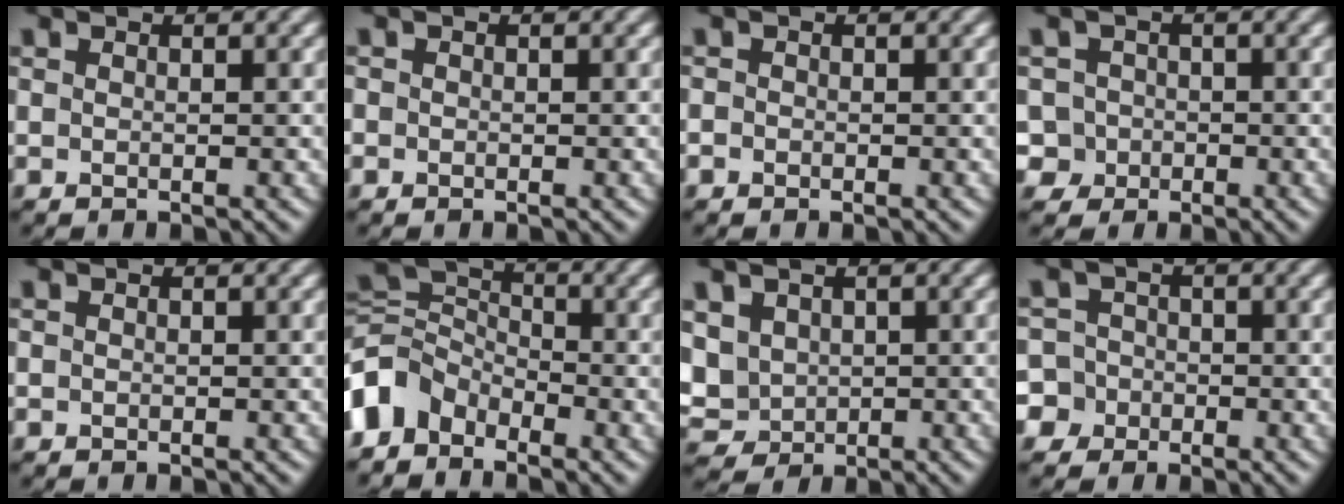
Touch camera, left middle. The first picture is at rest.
{"total": 0.6, "force": [-0.2, 0.6, 0.1], "torque": [0.001, -0.001, -0.012]}
{"total": 0.6, "force": [-0.3, 0.5, 0.0], "torque": [0.004, -0.004, -0.013]}
{"total": 3.9, "force": [-0.7, 3.7, 1.2], "torque": [-0.003, 0.026, -0.042]}
{"total": 0.0}
{"total": 5.1, "force": [-3.3, 3.3, 1.9], "torque": [-0.042, 0.008, -0.087]}
{"total": 4.8, "force": [0.6, 4.1, 2.3], "torque": [-0.067, 0.015, 0.009]}
{"total": 6.3, "force": [-2.9, 5.5, 1.1], "torque": [-0.019, 0.012, -0.082]}